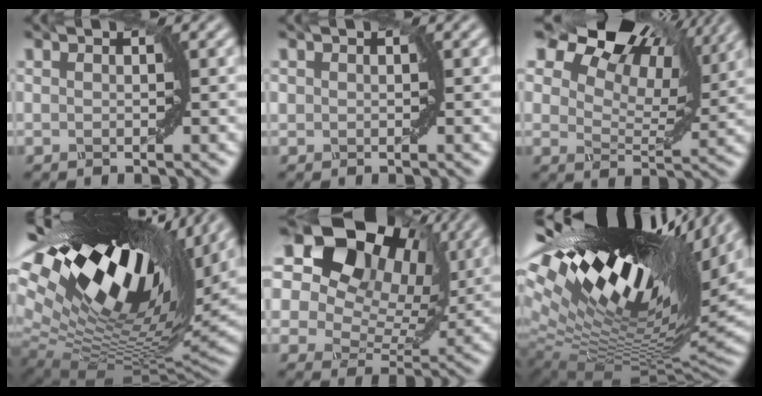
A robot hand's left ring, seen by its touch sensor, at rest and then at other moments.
{"total": 0.6, "force": [0.2, 0.5, 0.1], "torque": [0.000, 0.003, 0.001]}
{"total": 12.7, "force": [9.0, 5.9, 6.7], "torque": [-0.134, 0.032, 0.128]}
{"total": 19.7, "force": [9.4, 8.2, 15.2], "torque": [-0.267, 0.020, 0.167]}
{"total": 18.1, "force": [9.6, 11.5, 10.2], "torque": [-0.220, 0.090, 0.156]}
{"total": 20.9, "force": [9.1, 7.6, 17.2], "torque": [-0.281, 0.031, 0.158]}